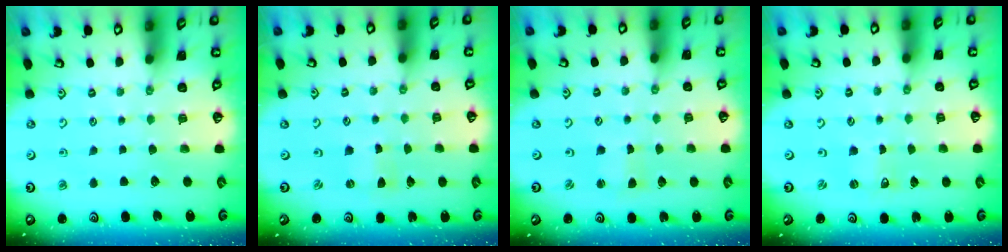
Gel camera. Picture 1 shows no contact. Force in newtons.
{"total": 0.0}
{"total": 1.6, "press": 1.6, "slide": 0.3}
{"total": 0.0}